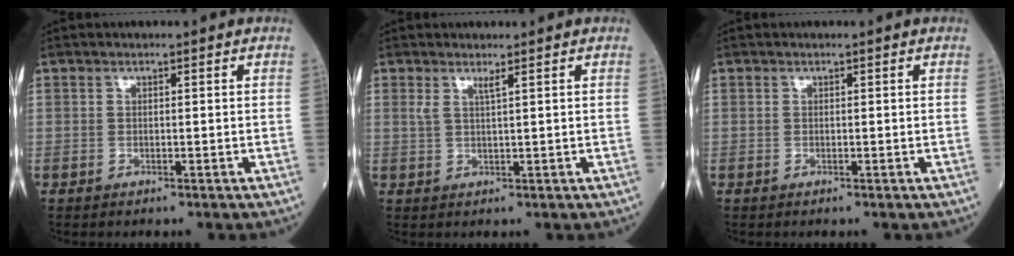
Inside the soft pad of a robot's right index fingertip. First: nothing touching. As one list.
[{"total": 1.6, "force": [1.0, -0.3, 1.2], "torque": [-0.029, -0.003, 0.022]}, {"total": 0.0}]